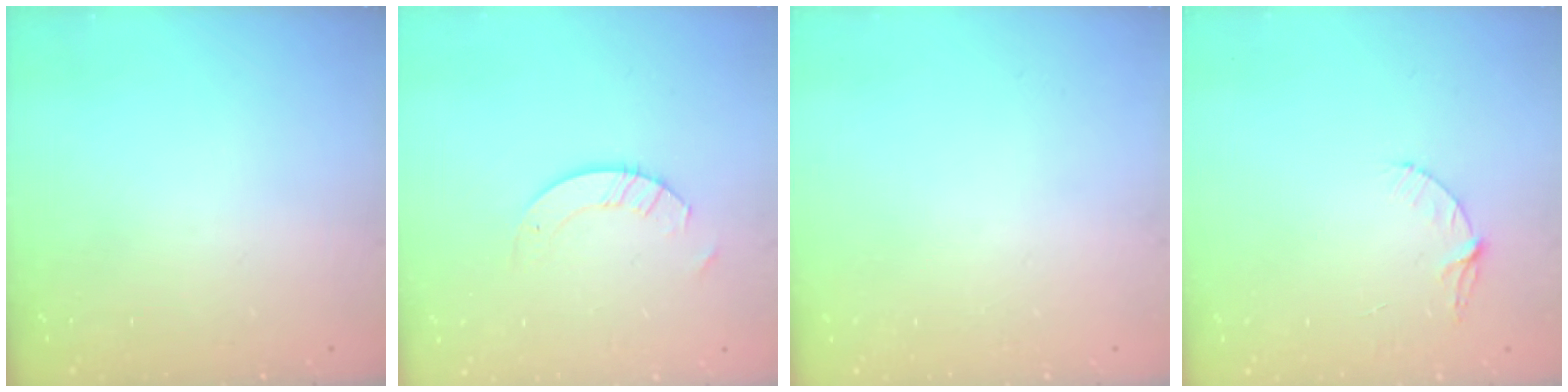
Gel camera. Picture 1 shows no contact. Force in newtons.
{"total": 4.4, "press": 4.3, "slide": 0.4}
{"total": 0.0}
{"total": 4.7, "press": 4.7, "slide": 0.4}